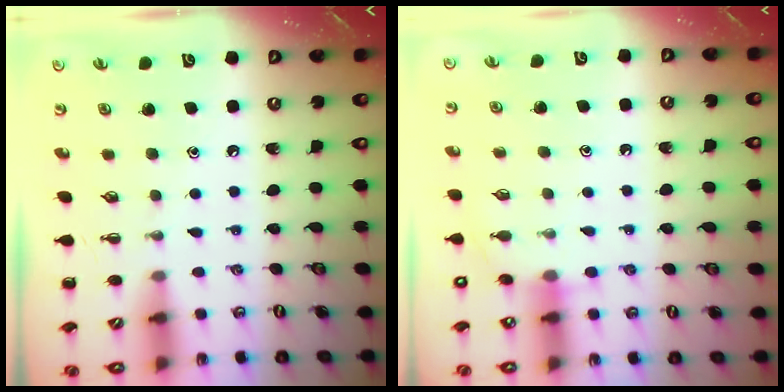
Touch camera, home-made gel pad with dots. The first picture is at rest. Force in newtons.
{"total": 6.9, "press": 6.7, "slide": 1.4}